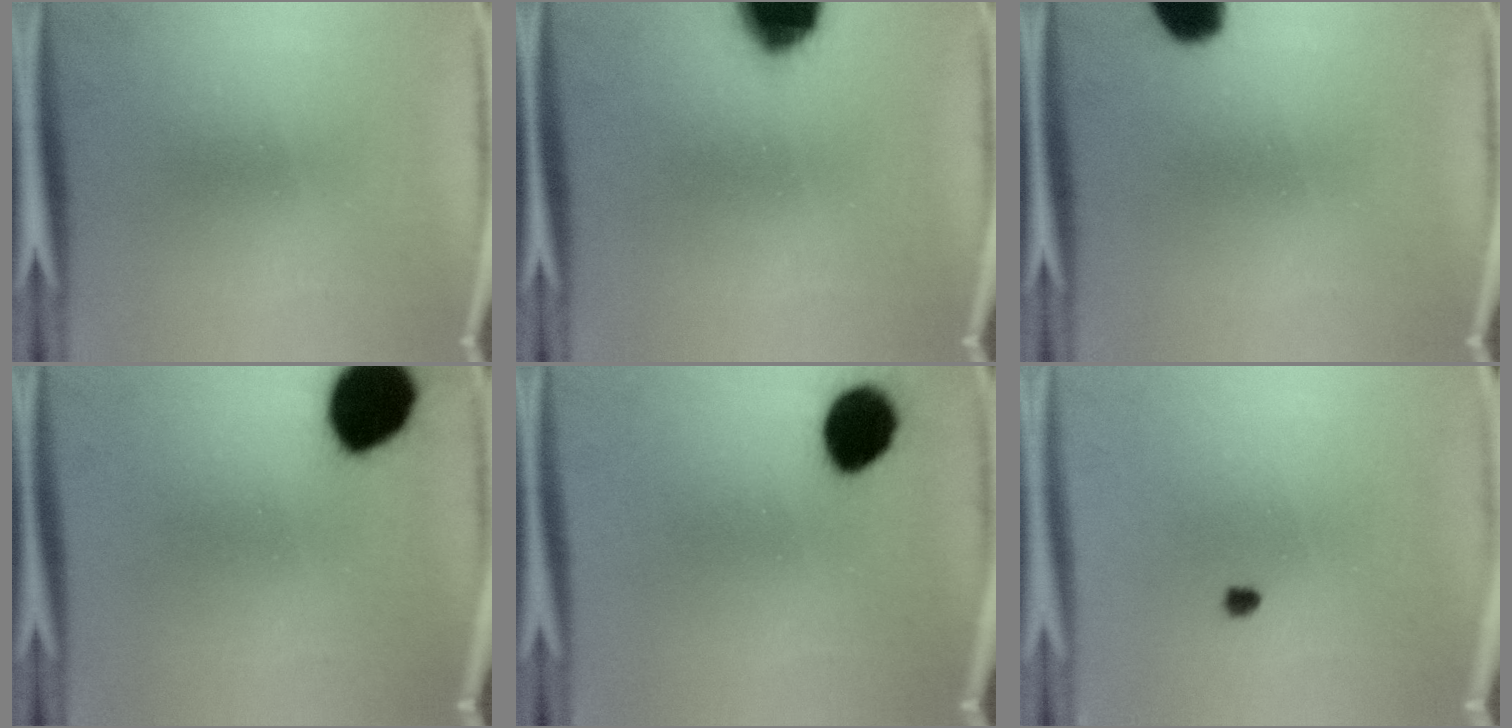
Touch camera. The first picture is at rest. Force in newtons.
{"total": 17.6}
{"total": 7.4}
{"total": 15.5}
{"total": 10.3}
{"total": 0.9}